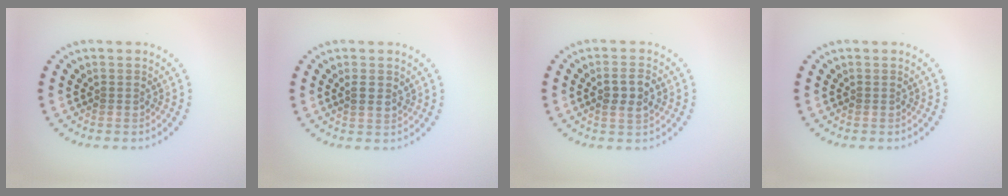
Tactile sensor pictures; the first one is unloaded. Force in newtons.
{"total": 1.2, "press": 1.1, "slide": 0.5}
{"total": 2.5, "press": 2.4, "slide": 0.5}
{"total": 0.0}